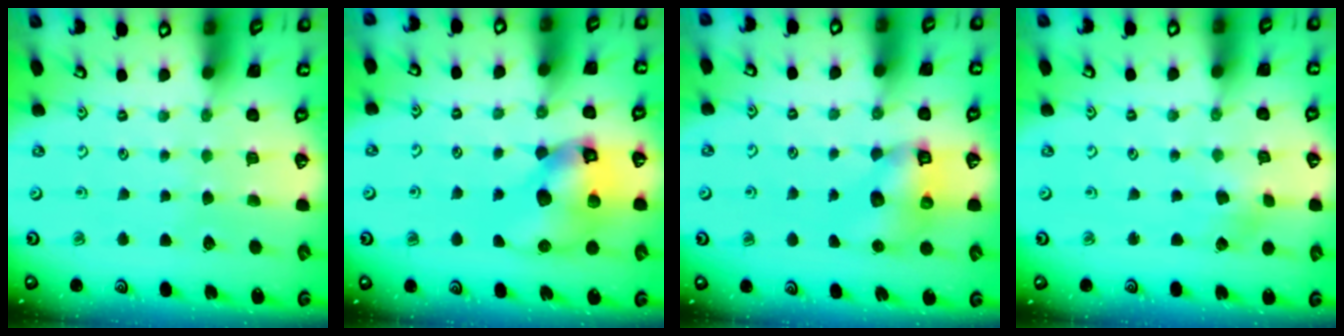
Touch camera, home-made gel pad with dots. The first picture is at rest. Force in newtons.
{"total": 13.6, "press": 13.4, "slide": 1.9}
{"total": 6.8, "press": 6.7, "slide": 1.0}
{"total": 2.3, "press": 2.3, "slide": 0.3}